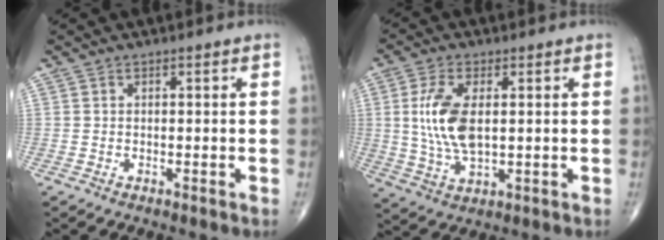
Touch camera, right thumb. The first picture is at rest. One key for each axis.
{"total": 10.4, "fx": 1.3, "fy": 5.0, "fz": 9.0, "tx": -0.191, "ty": -0.009, "tz": 0.029}